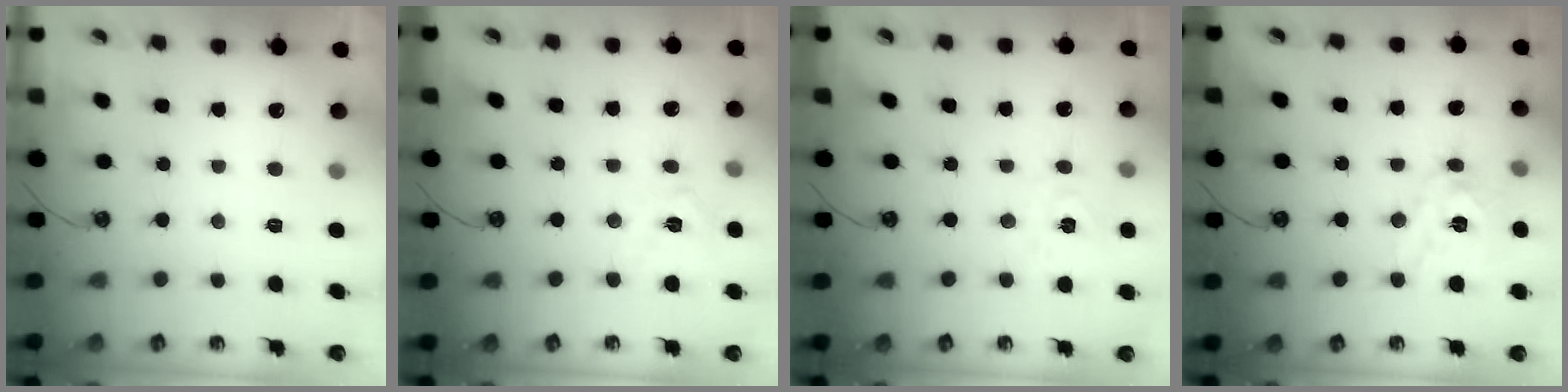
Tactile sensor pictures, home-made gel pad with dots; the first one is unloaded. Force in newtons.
{"total": 8.5, "press": 8.4, "slide": 1.0}
{"total": 4.1, "press": 4.1, "slide": 0.6}
{"total": 13.1, "press": 13.0, "slide": 2.0}